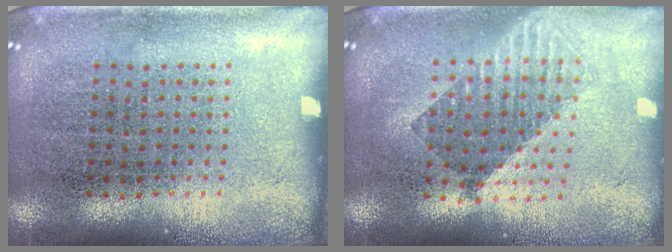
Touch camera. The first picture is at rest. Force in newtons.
{"total": 1.6, "press": 1.3, "slide": 0.9}